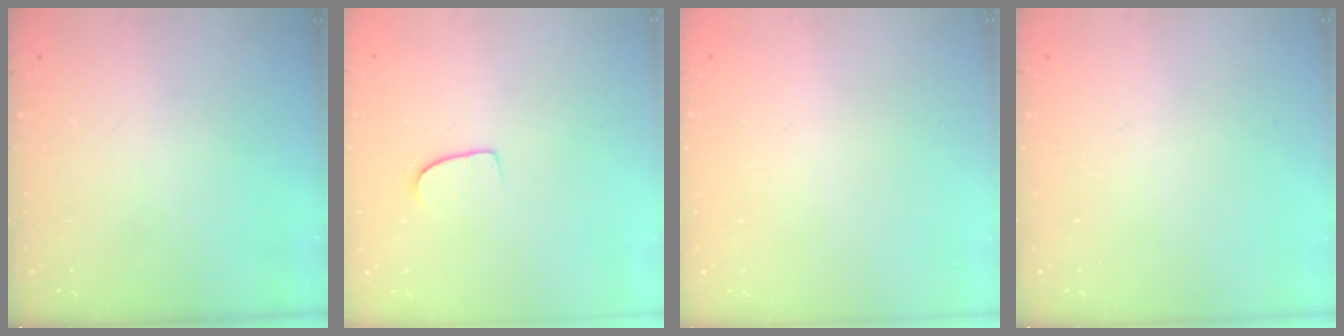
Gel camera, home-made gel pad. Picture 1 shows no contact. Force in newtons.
{"total": 7.0, "press": 7.0, "slide": 0.4}
{"total": 0.0}
{"total": 0.0}